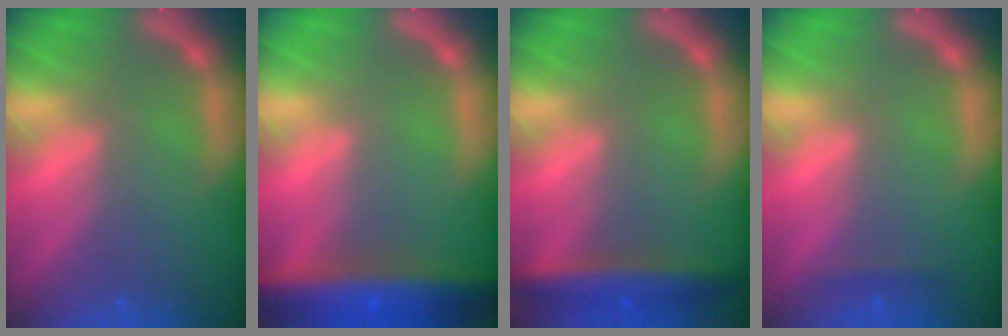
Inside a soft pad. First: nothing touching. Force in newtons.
{"total": 9.5}
{"total": 5.0}
{"total": 0.9}